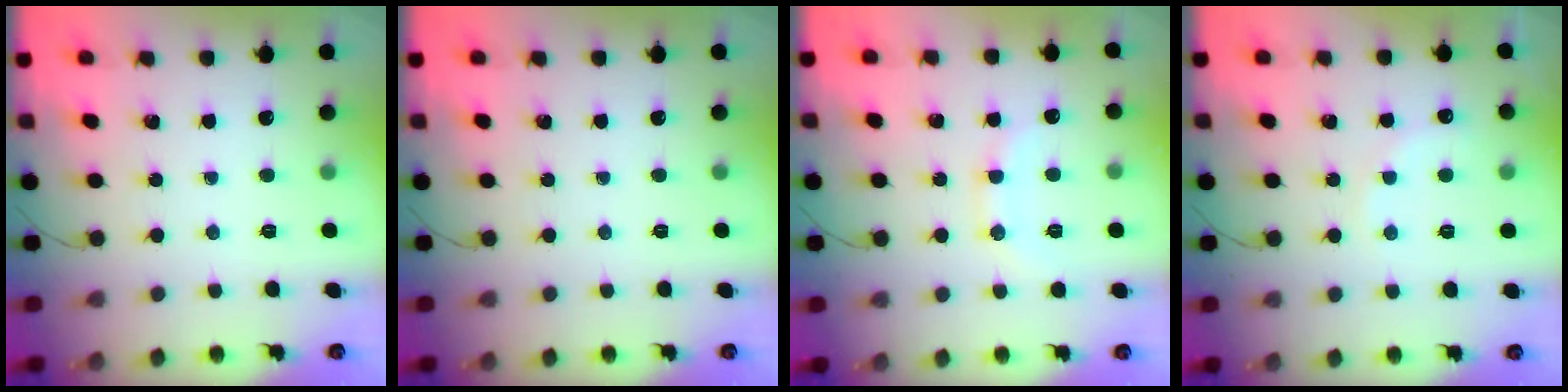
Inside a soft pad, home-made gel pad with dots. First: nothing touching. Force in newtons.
{"total": 0.0}
{"total": 8.8, "press": 8.7, "slide": 1.3}
{"total": 6.3, "press": 6.2, "slide": 1.2}